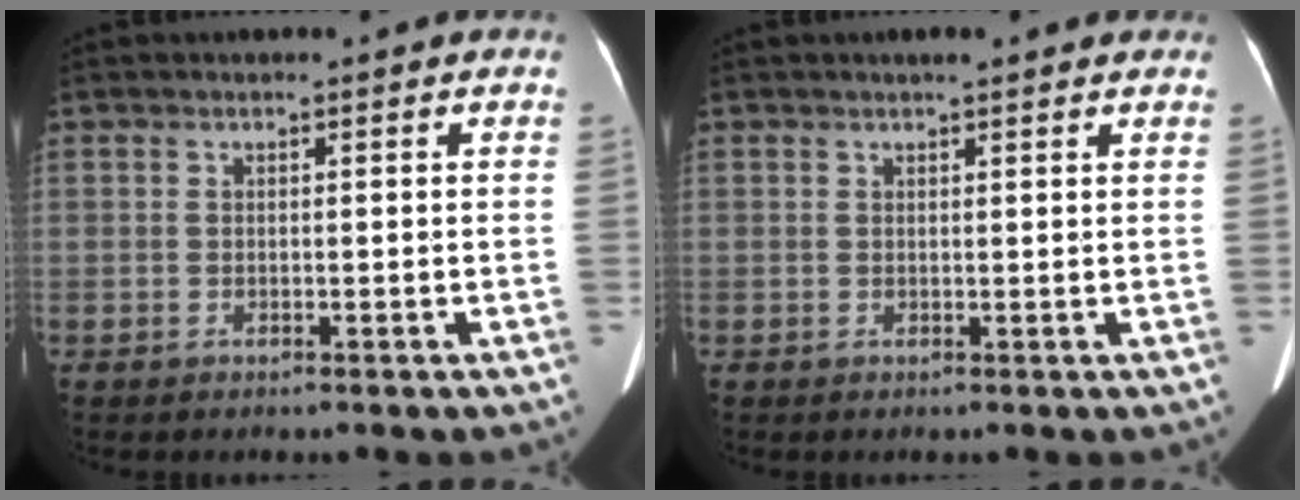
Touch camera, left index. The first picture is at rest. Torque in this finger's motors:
{"motor_torque": [0.32, -0.25, 0.03, 0.04]}